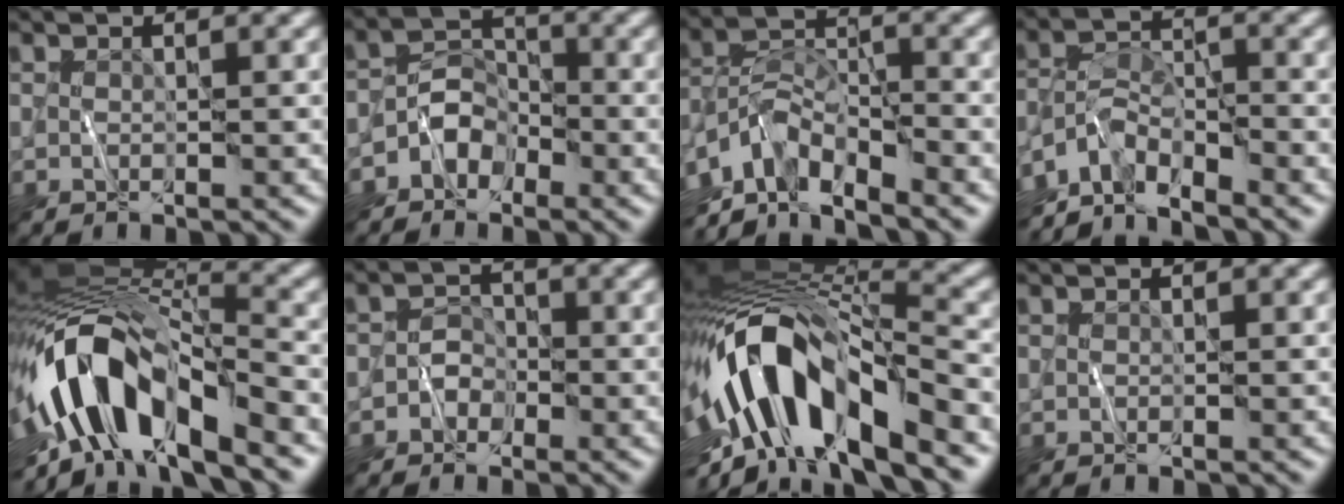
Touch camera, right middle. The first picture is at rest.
{"total": 3.1, "force": [-1.8, 2.2, 1.0], "torque": [-0.008, 0.007, -0.040]}
{"total": 6.8, "force": [-4.2, 2.8, 4.4], "torque": [-0.071, 0.000, -0.089]}
{"total": 4.6, "force": [-3.6, 1.6, 2.3], "torque": [-0.036, 0.000, -0.074]}
{"total": 12.4, "force": [-5.1, 5.2, 10.0], "torque": [-0.177, 0.001, -0.096]}
{"total": 1.5, "force": [-0.7, 1.3, 0.4], "torque": [0.002, 0.009, -0.017]}
{"total": 14.7, "force": [-4.4, 5.9, 12.8], "torque": [-0.234, 0.019, -0.072]}
{"total": 0.0}